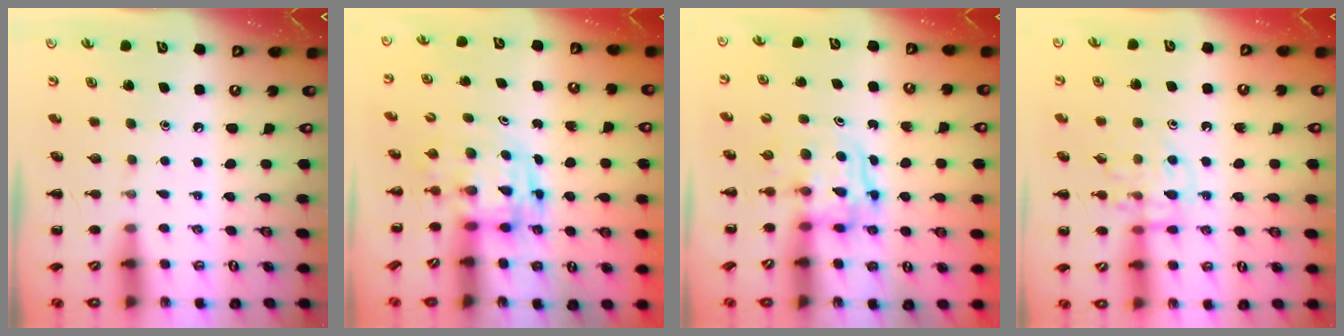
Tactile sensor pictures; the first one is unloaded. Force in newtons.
{"total": 2.8, "press": 2.8, "slide": 0.6}
{"total": 3.4, "press": 3.4, "slide": 0.2}
{"total": 12.2, "press": 12.1, "slide": 0.9}